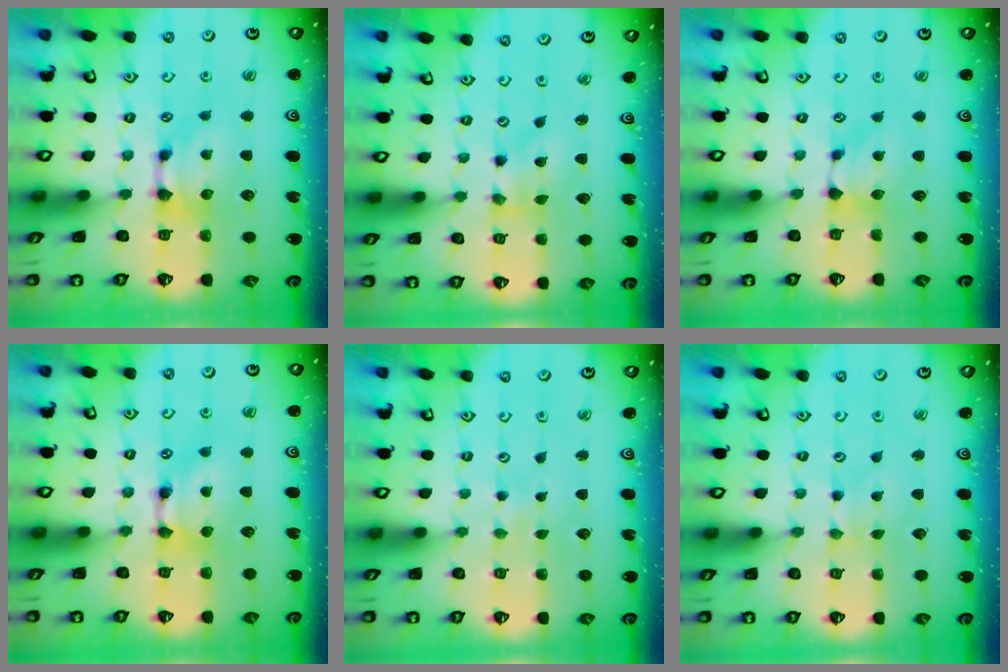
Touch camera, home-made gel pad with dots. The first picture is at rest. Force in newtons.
{"total": 1.7, "press": 1.3, "slide": 1.1}
{"total": 1.3, "press": 1.2, "slide": 0.6}
{"total": 1.7, "press": 1.7, "slide": 0.1}
{"total": 5.2, "press": 5.2, "slide": 0.2}
{"total": 2.0, "press": 2.0, "slide": 0.1}